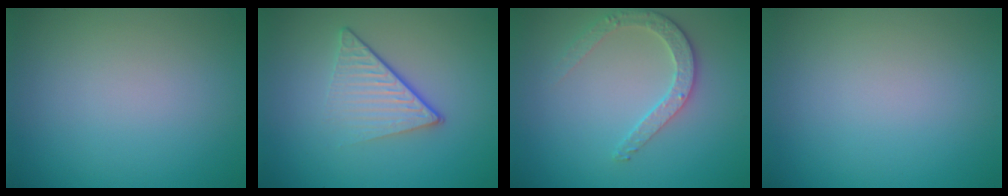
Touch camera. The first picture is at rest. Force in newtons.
{"total": 4.4, "press": 2.8, "slide": 3.4}
{"total": 2.8, "press": 2.5, "slide": 1.2}
{"total": 0.0}